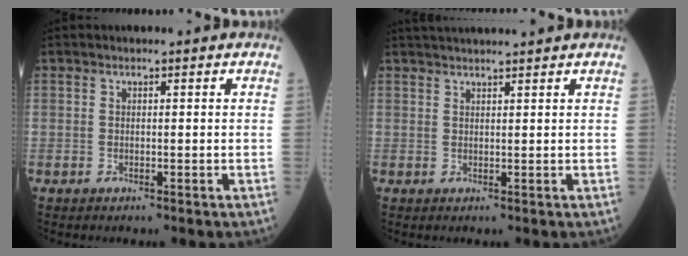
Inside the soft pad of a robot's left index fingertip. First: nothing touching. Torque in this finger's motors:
{"motor_torque": [-0.04, -0.48, 0.13, 0.07]}